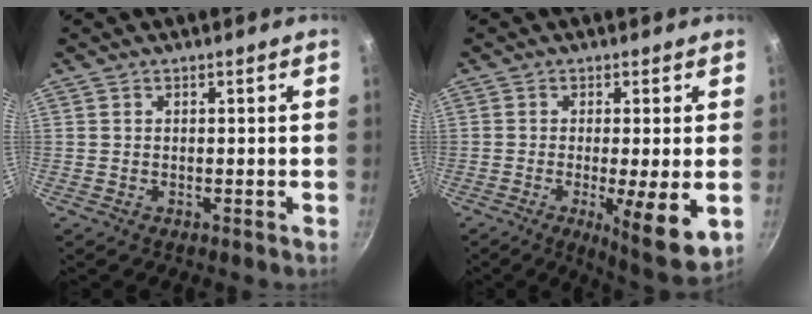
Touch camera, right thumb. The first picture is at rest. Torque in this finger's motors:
{"motor_torque": [-0.01, 0.48, -0.10, 0.10, 0.10]}